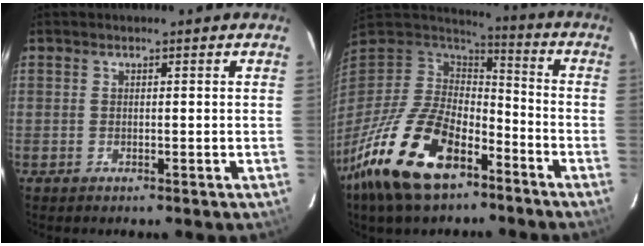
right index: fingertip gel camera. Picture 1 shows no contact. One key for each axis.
{"total": 23.2, "fx": -14.1, "fy": 11.2, "fz": 14.6, "tx": -0.311, "ty": -0.029, "tz": -0.251}